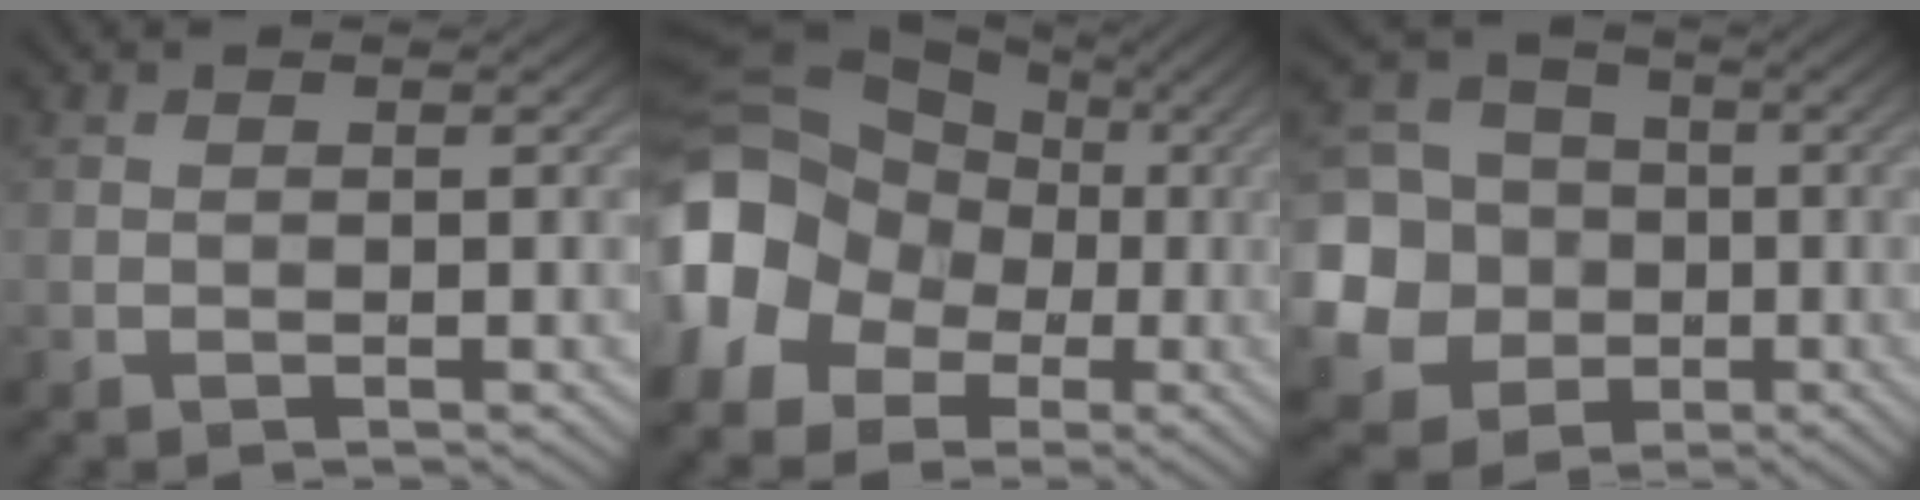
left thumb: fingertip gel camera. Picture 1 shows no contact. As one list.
[{"total": 15.1, "force": [-3.1, 12.8, 7.3], "torque": [-0.188, -0.006, -0.084]}, {"total": 13.8, "force": [-2.5, 12.5, 5.2], "torque": [-0.181, -0.025, -0.076]}]